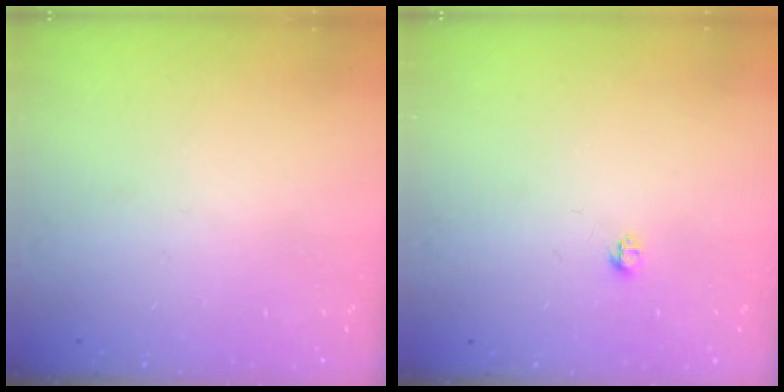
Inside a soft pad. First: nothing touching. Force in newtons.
{"total": 2.7, "press": 2.7, "slide": 0.4}